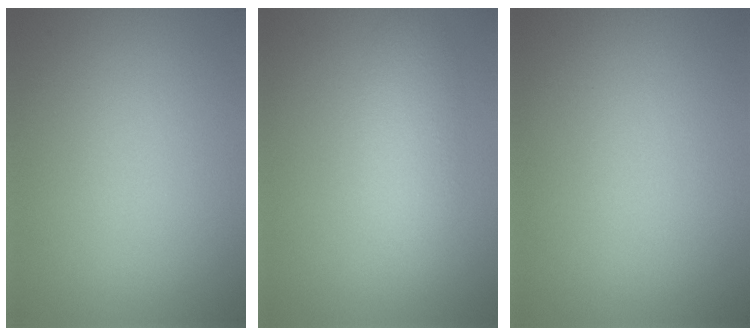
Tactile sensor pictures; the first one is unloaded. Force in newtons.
{"total": 2.9, "press": 2.9, "slide": 0.1}
{"total": 0.0}